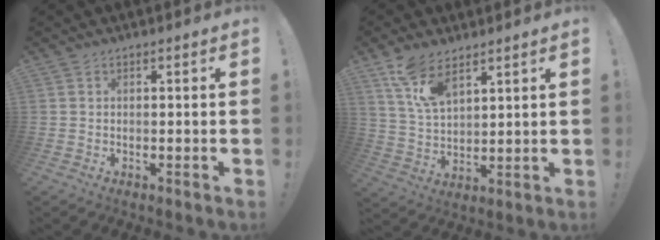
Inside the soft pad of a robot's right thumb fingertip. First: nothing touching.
{"total": 9.9, "force": [7.1, 4.4, 5.3], "torque": [-0.107, -0.031, 0.137]}